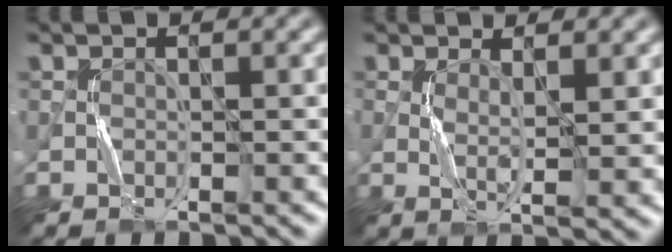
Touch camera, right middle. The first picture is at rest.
{"total": 2.8, "force": [1.1, 0.6, 2.6], "torque": [-0.049, -0.009, 0.022]}